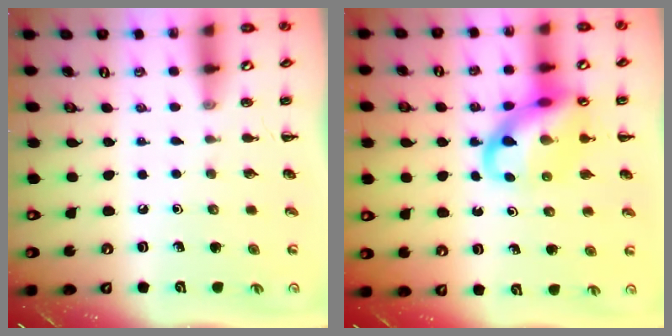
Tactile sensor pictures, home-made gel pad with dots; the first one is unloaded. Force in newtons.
{"total": 14.7, "press": 14.4, "slide": 2.9}